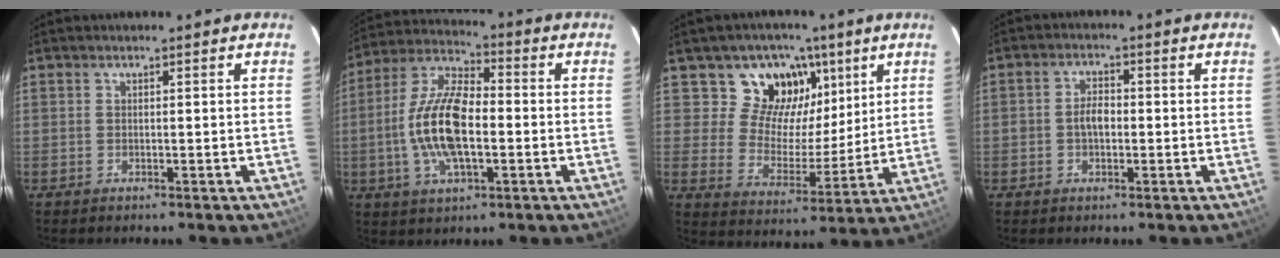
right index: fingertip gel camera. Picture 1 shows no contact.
{"total": 14.7, "force": [-2.2, 6.0, 13.2], "torque": [-0.272, 0.006, -0.046]}
{"total": 13.0, "force": [7.3, 9.8, 4.5], "torque": [-0.074, -0.012, 0.125]}
{"total": 3.4, "force": [-0.6, 2.2, 2.6], "torque": [-0.047, 0.008, -0.009]}